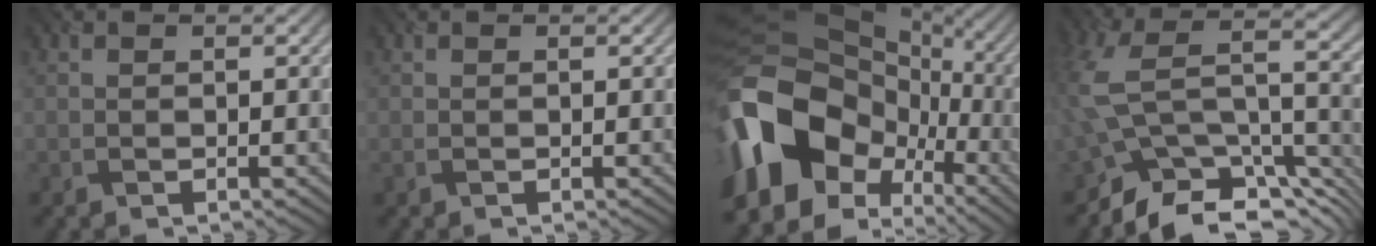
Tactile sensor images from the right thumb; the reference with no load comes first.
{"total": 0.0}
{"total": 20.2, "force": [-5.4, 15.2, 12.1], "torque": [-0.287, -0.036, -0.085]}
{"total": 12.0, "force": [-7.5, 6.4, 6.9], "torque": [-0.154, -0.010, -0.125]}